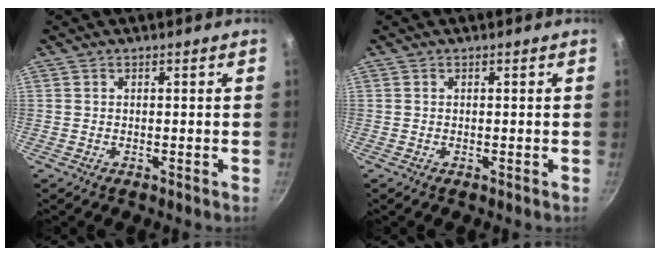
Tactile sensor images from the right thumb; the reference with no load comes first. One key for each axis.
{"total": 0.0}